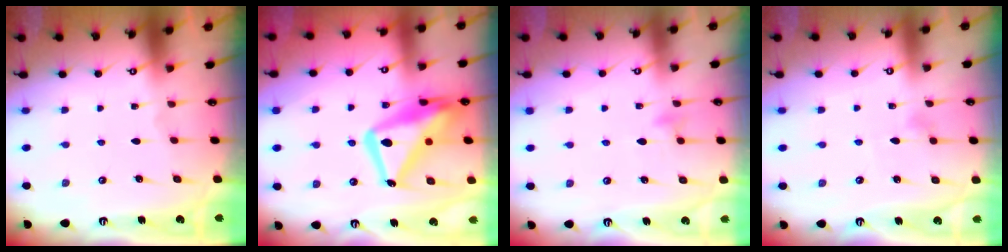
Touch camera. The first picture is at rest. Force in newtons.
{"total": 18.9, "press": 18.8, "slide": 1.9}
{"total": 4.6, "press": 4.5, "slide": 0.4}
{"total": 4.2, "press": 4.2, "slide": 0.3}